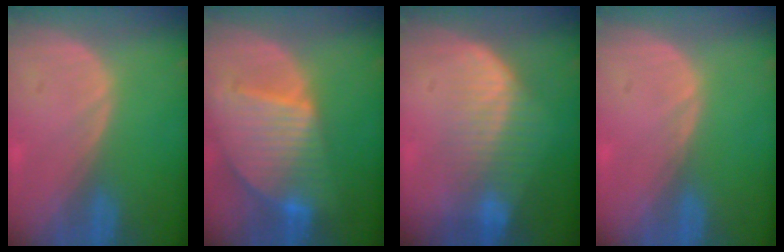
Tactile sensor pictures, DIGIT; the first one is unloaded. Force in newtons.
{"total": 9.5, "press": 8.2, "slide": 4.8}
{"total": 7.2, "press": 6.6, "slide": 2.9}
{"total": 0.6, "press": 0.4, "slide": 0.4}